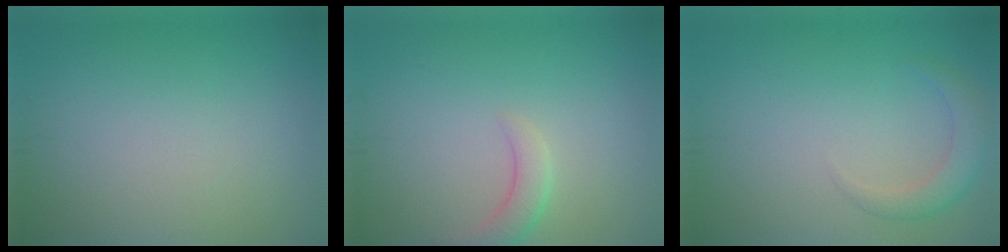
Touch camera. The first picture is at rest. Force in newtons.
{"total": 2.1, "press": 2.1, "slide": 0.3}
{"total": 2.4, "press": 2.4, "slide": 0.4}